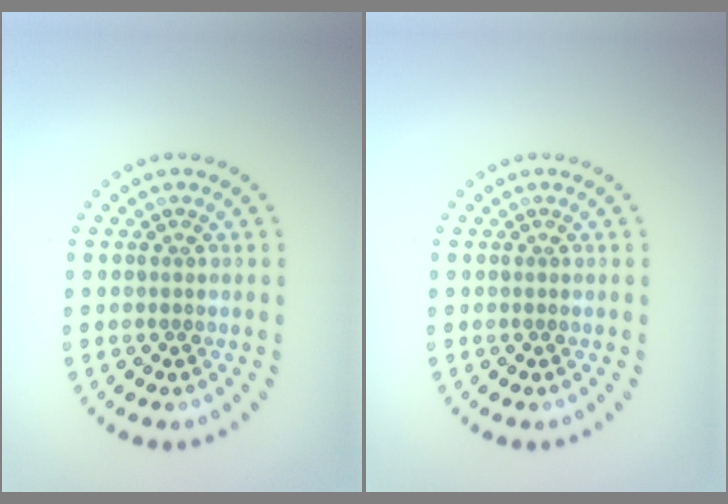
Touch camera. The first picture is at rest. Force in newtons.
{"total": 0.0}